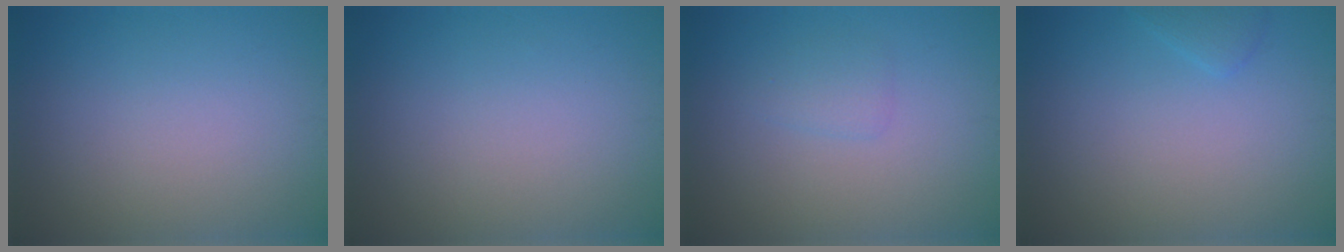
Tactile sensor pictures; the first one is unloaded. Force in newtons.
{"total": 0.0}
{"total": 1.2, "press": 1.2, "slide": 0.1}
{"total": 1.0, "press": 1.0, "slide": 0.1}